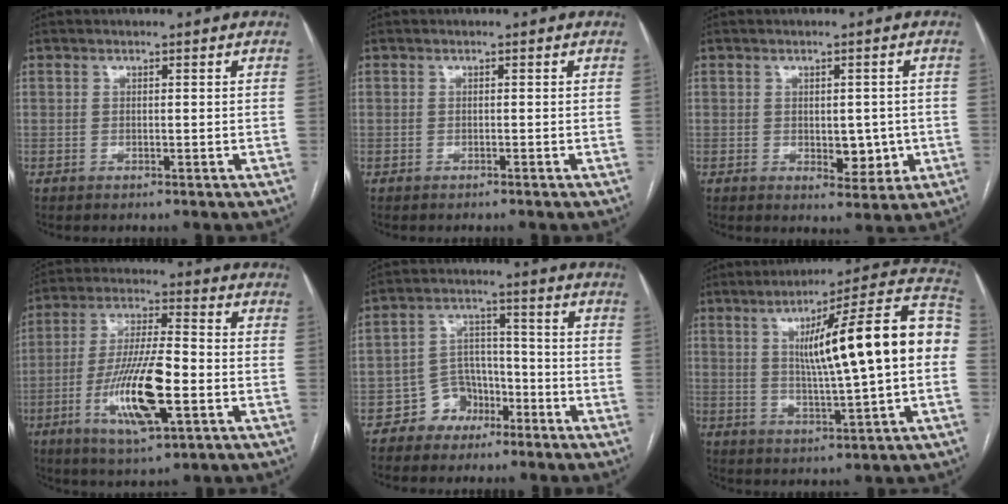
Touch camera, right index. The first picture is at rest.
{"total": 0.0}
{"total": 5.0, "force": [-0.6, 2.8, 4.1], "torque": [-0.047, 0.000, 0.001]}
{"total": 14.2, "force": [-4.2, 2.7, 13.2], "torque": [-0.258, -0.009, -0.074]}
{"total": 6.2, "force": [-4.0, 4.5, 1.3], "torque": [-0.018, 0.020, -0.066]}
{"total": 19.9, "force": [2.2, 1.3, 19.7], "torque": [-0.282, 0.032, 0.024]}